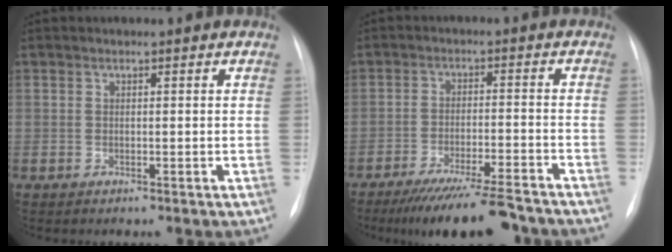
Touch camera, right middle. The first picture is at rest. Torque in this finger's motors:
{"motor_torque": [1.07, -1.07, 0.19, 0.12]}